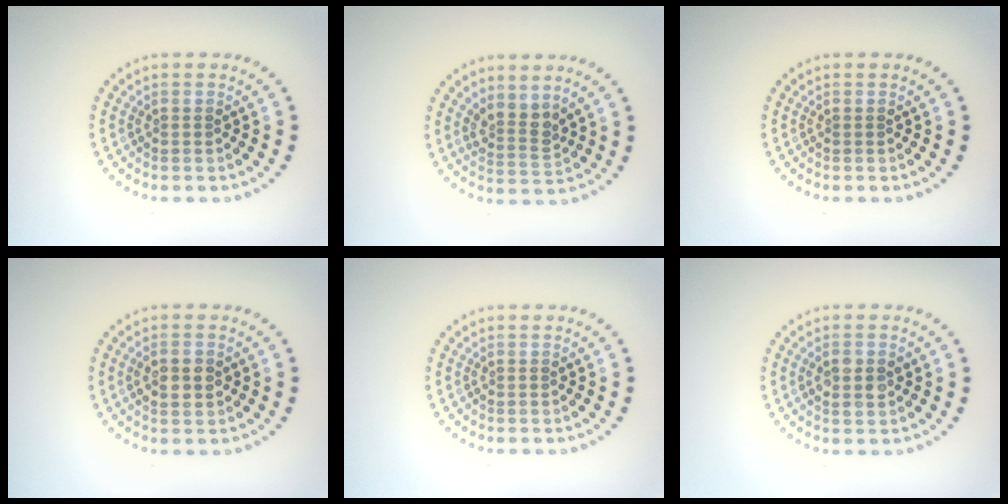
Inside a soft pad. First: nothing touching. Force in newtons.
{"total": 2.4, "press": 1.9, "slide": 1.6}
{"total": 0.0}
{"total": 2.8, "press": 2.8, "slide": 0.2}
{"total": 0.0}
{"total": 1.8, "press": 1.8, "slide": 0.2}